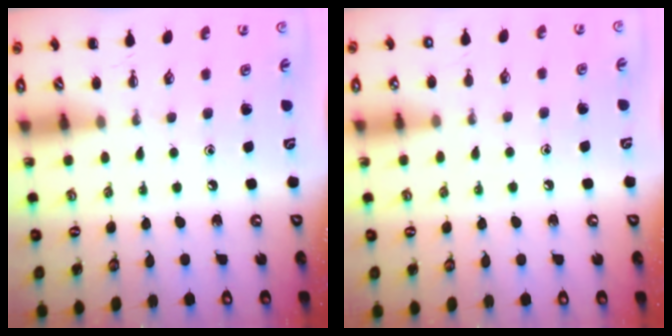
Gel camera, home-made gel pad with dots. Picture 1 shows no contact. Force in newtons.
{"total": 5.5, "press": 5.3, "slide": 1.6}